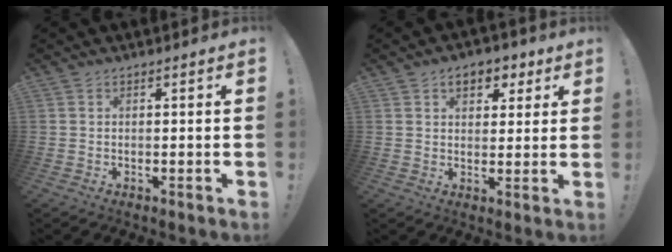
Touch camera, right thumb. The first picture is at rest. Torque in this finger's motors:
{"motor_torque": [-0.19, 0.25, 0.17, 0.16, 0.00]}